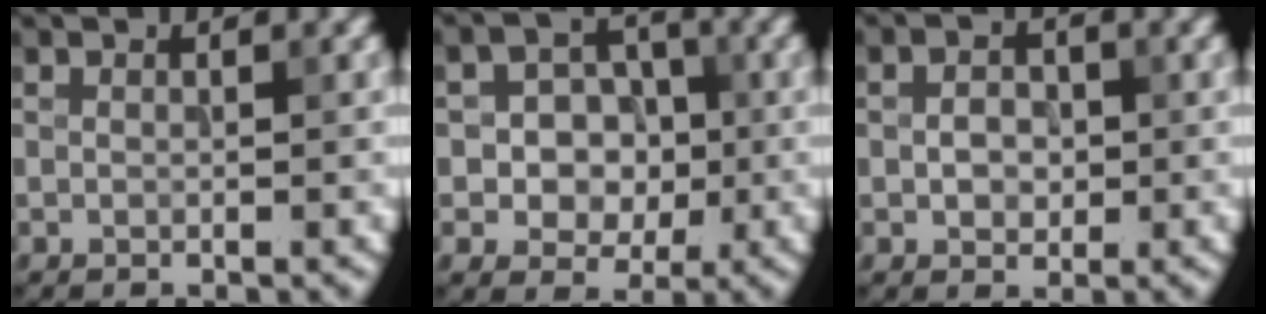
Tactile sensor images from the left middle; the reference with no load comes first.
{"total": 5.4, "force": [-0.6, 4.6, 2.7], "torque": [-0.020, 0.003, -0.024]}
{"total": 2.2, "force": [-0.1, 1.8, 1.4], "torque": [-0.024, 0.001, -0.006]}